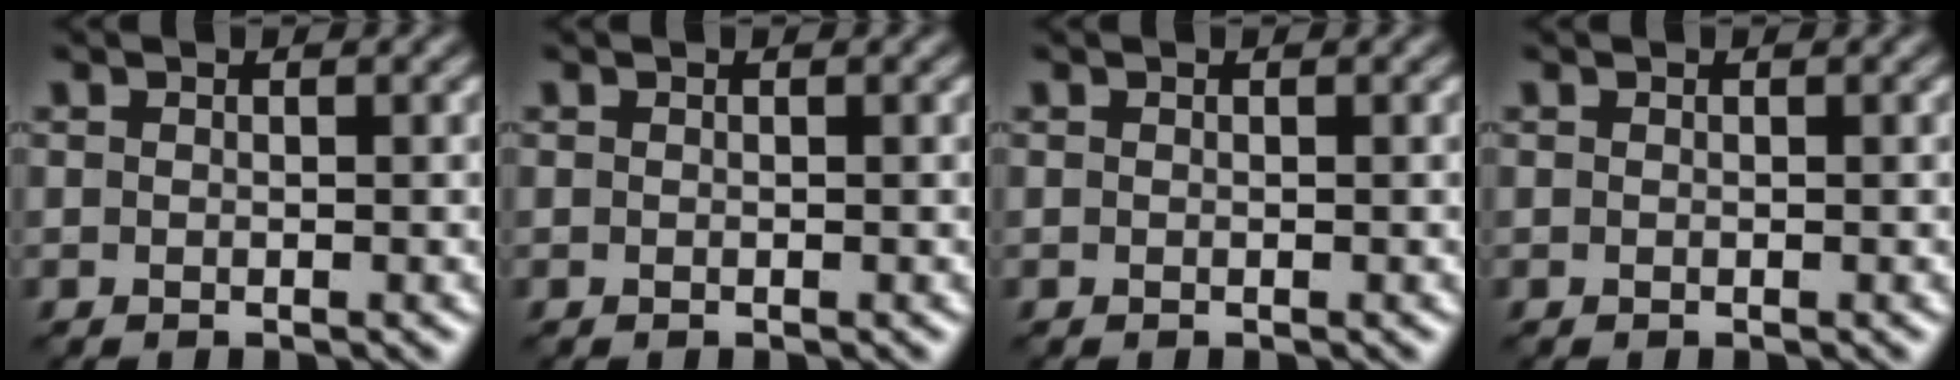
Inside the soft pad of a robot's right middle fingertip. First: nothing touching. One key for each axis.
{"total": 0.0}
{"total": 0.0}
{"total": 0.0}